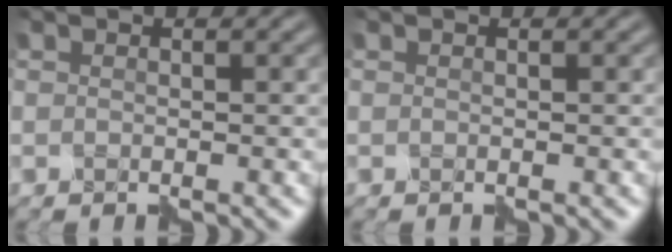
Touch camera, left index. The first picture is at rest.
{"total": 0.0}